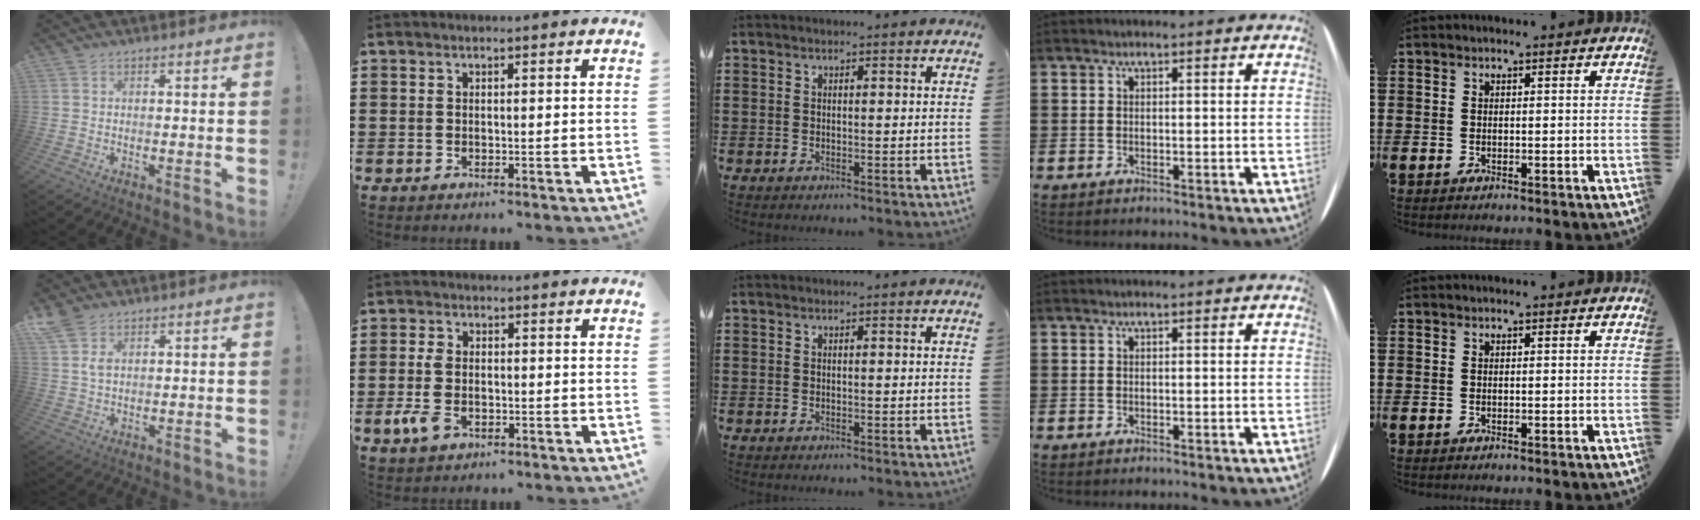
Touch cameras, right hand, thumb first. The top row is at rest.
{"thumb": {"total": 5.3, "force": [3.3, 2.6, 3.2], "torque": [-0.062, -0.010, 0.064]}, "index": {"total": 4.3, "force": [-1.4, 2.6, 3.2], "torque": [-0.094, -0.007, -0.034]}}